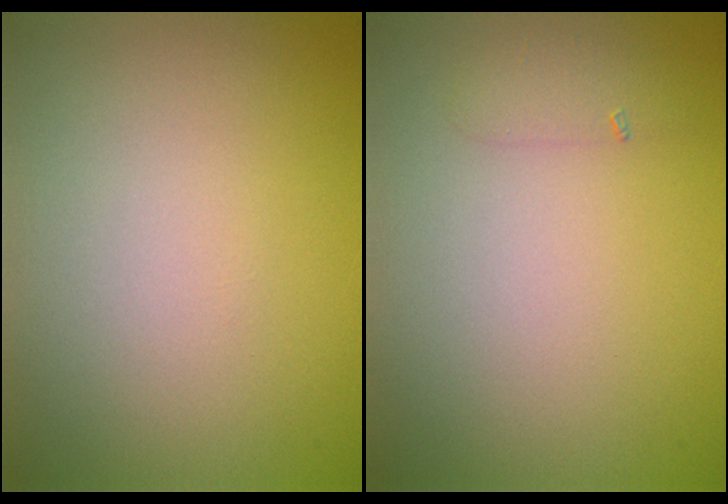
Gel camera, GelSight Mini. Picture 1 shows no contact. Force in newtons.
{"total": 1.0, "press": 1.0, "slide": 0.0}